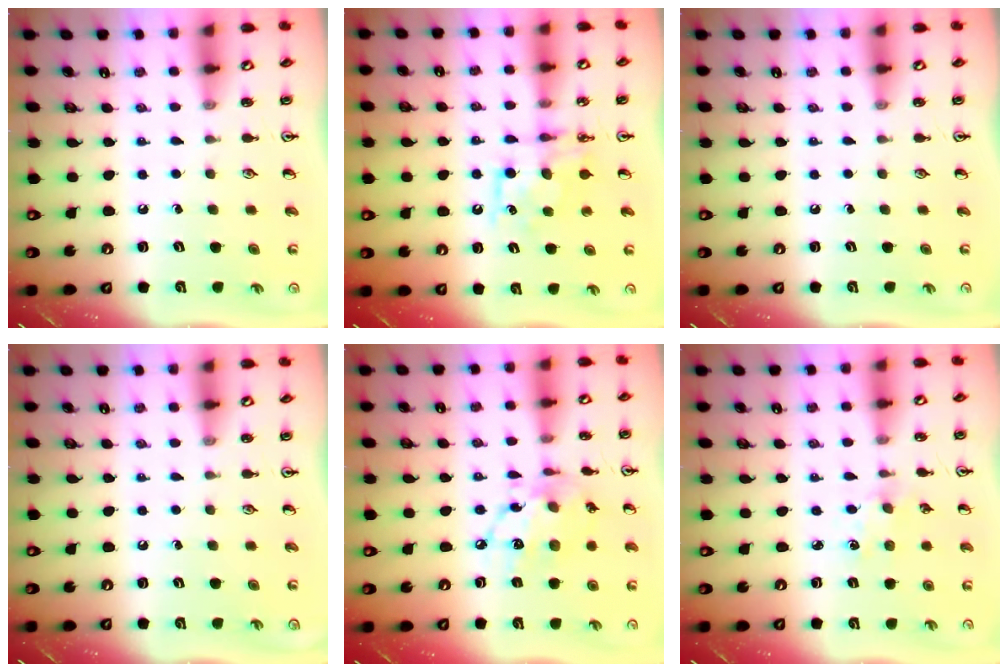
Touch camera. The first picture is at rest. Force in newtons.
{"total": 8.2, "press": 8.2, "slide": 0.3}
{"total": 0.0}
{"total": 0.0}
{"total": 12.8, "press": 12.8, "slide": 0.8}
{"total": 2.9, "press": 2.9, "slide": 0.4}